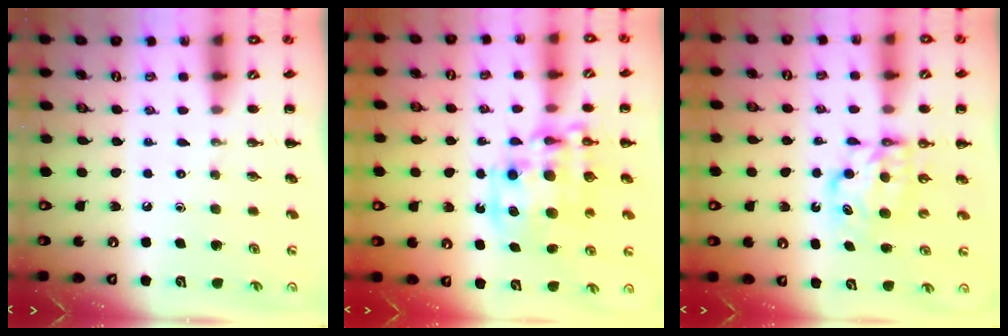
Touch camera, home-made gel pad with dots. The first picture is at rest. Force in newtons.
{"total": 13.5, "press": 13.1, "slide": 3.3}
{"total": 6.4, "press": 6.4, "slide": 0.2}